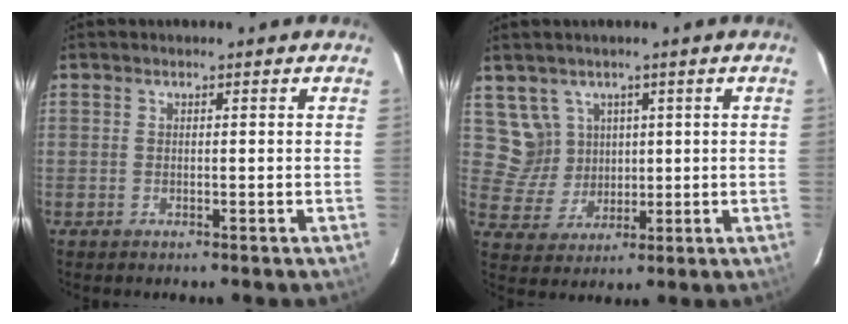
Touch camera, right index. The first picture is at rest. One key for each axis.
{"total": 6.3, "fx": 2.8, "fy": 5.6, "fz": 0.6, "tx": -0.012, "ty": 0.011, "tz": 0.068}